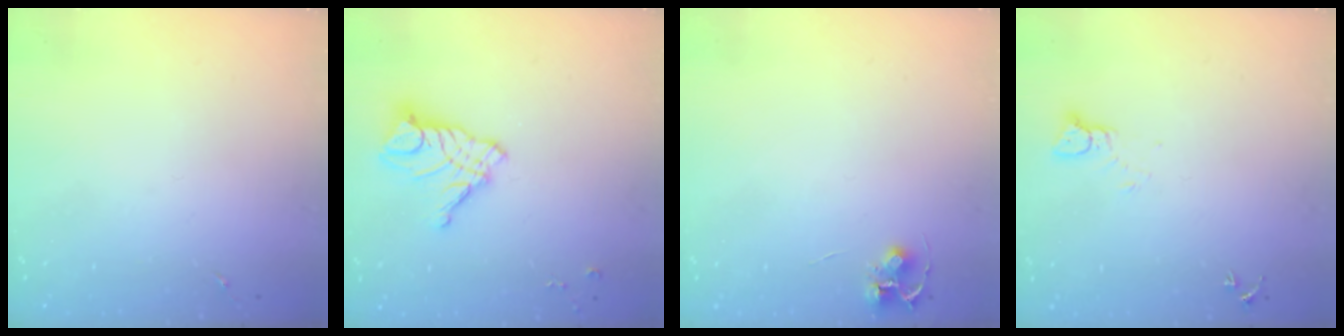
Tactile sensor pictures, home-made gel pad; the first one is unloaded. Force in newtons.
{"total": 13.4, "press": 13.3, "slide": 1.2}
{"total": 4.7, "press": 4.7, "slide": 0.4}
{"total": 2.6, "press": 2.6, "slide": 0.1}